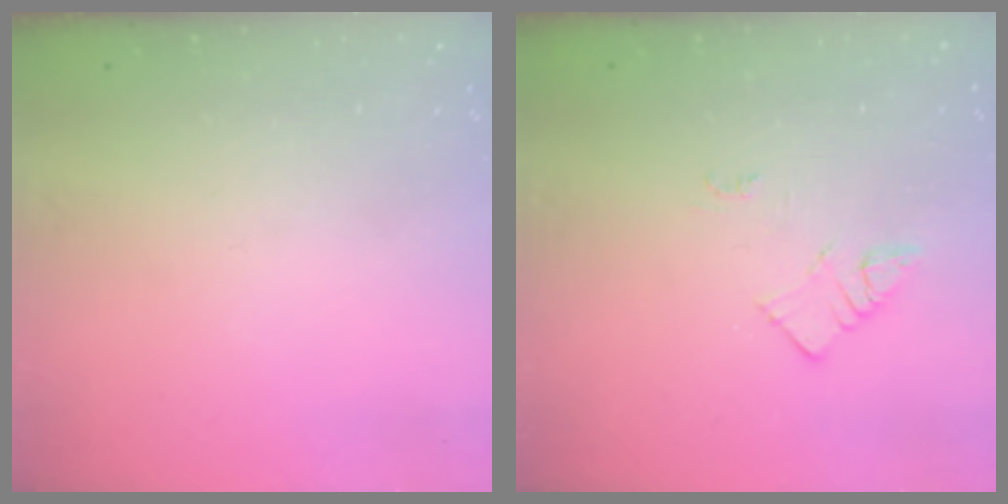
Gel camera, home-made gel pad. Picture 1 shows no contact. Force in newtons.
{"total": 3.0, "press": 3.0, "slide": 0.4}